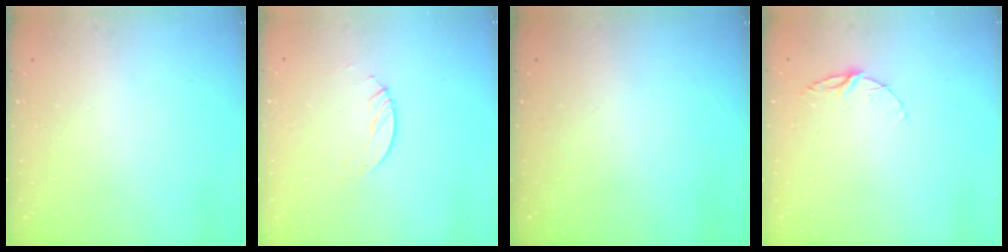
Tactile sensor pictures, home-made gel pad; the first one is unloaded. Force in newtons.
{"total": 3.1, "press": 3.1, "slide": 0.3}
{"total": 0.0}
{"total": 6.0, "press": 6.0, "slide": 0.6}